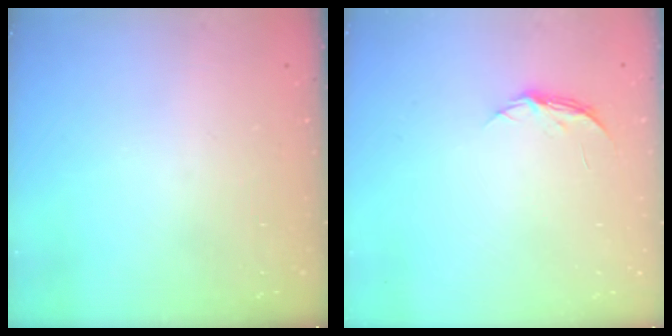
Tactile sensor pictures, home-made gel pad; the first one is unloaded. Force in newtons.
{"total": 4.5, "press": 4.5, "slide": 0.5}